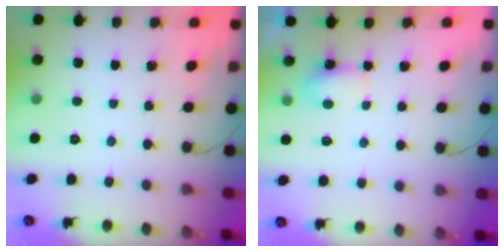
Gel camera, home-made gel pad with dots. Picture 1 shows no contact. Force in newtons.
{"total": 3.6, "press": 3.6, "slide": 0.7}